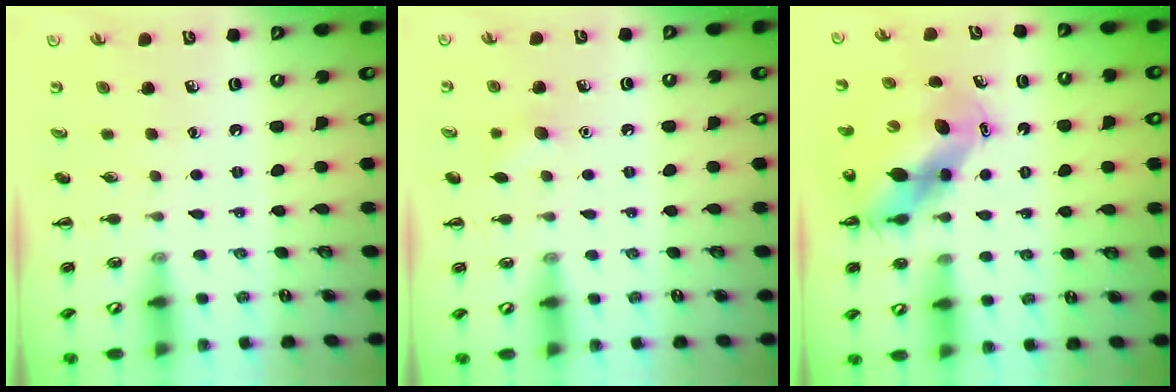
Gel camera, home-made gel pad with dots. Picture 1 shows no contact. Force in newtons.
{"total": 5.8, "press": 5.6, "slide": 1.8}
{"total": 10.3, "press": 9.9, "slide": 2.9}